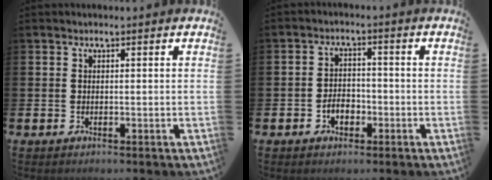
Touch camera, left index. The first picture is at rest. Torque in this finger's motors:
{"motor_torque": [0.30, 0.27, 0.04, 0.08]}